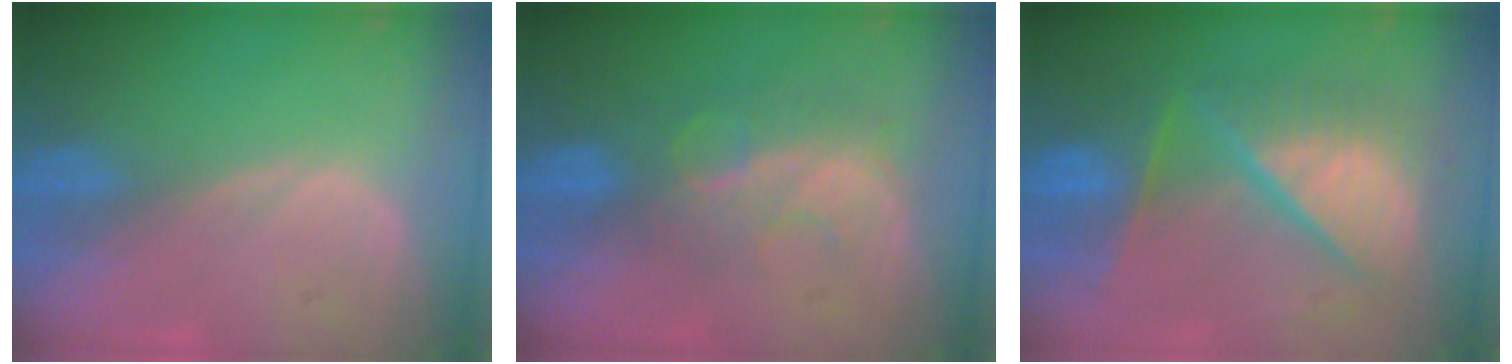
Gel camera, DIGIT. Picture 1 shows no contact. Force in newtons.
{"total": 8.2, "press": 7.0, "slide": 4.2}
{"total": 11.0, "press": 10.9, "slide": 1.1}